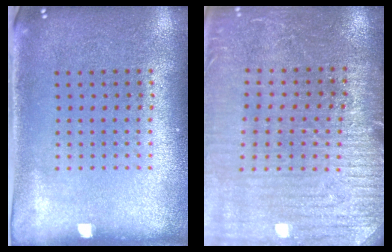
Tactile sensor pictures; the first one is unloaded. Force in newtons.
{"total": 3.2, "press": 3.2, "slide": 0.1}